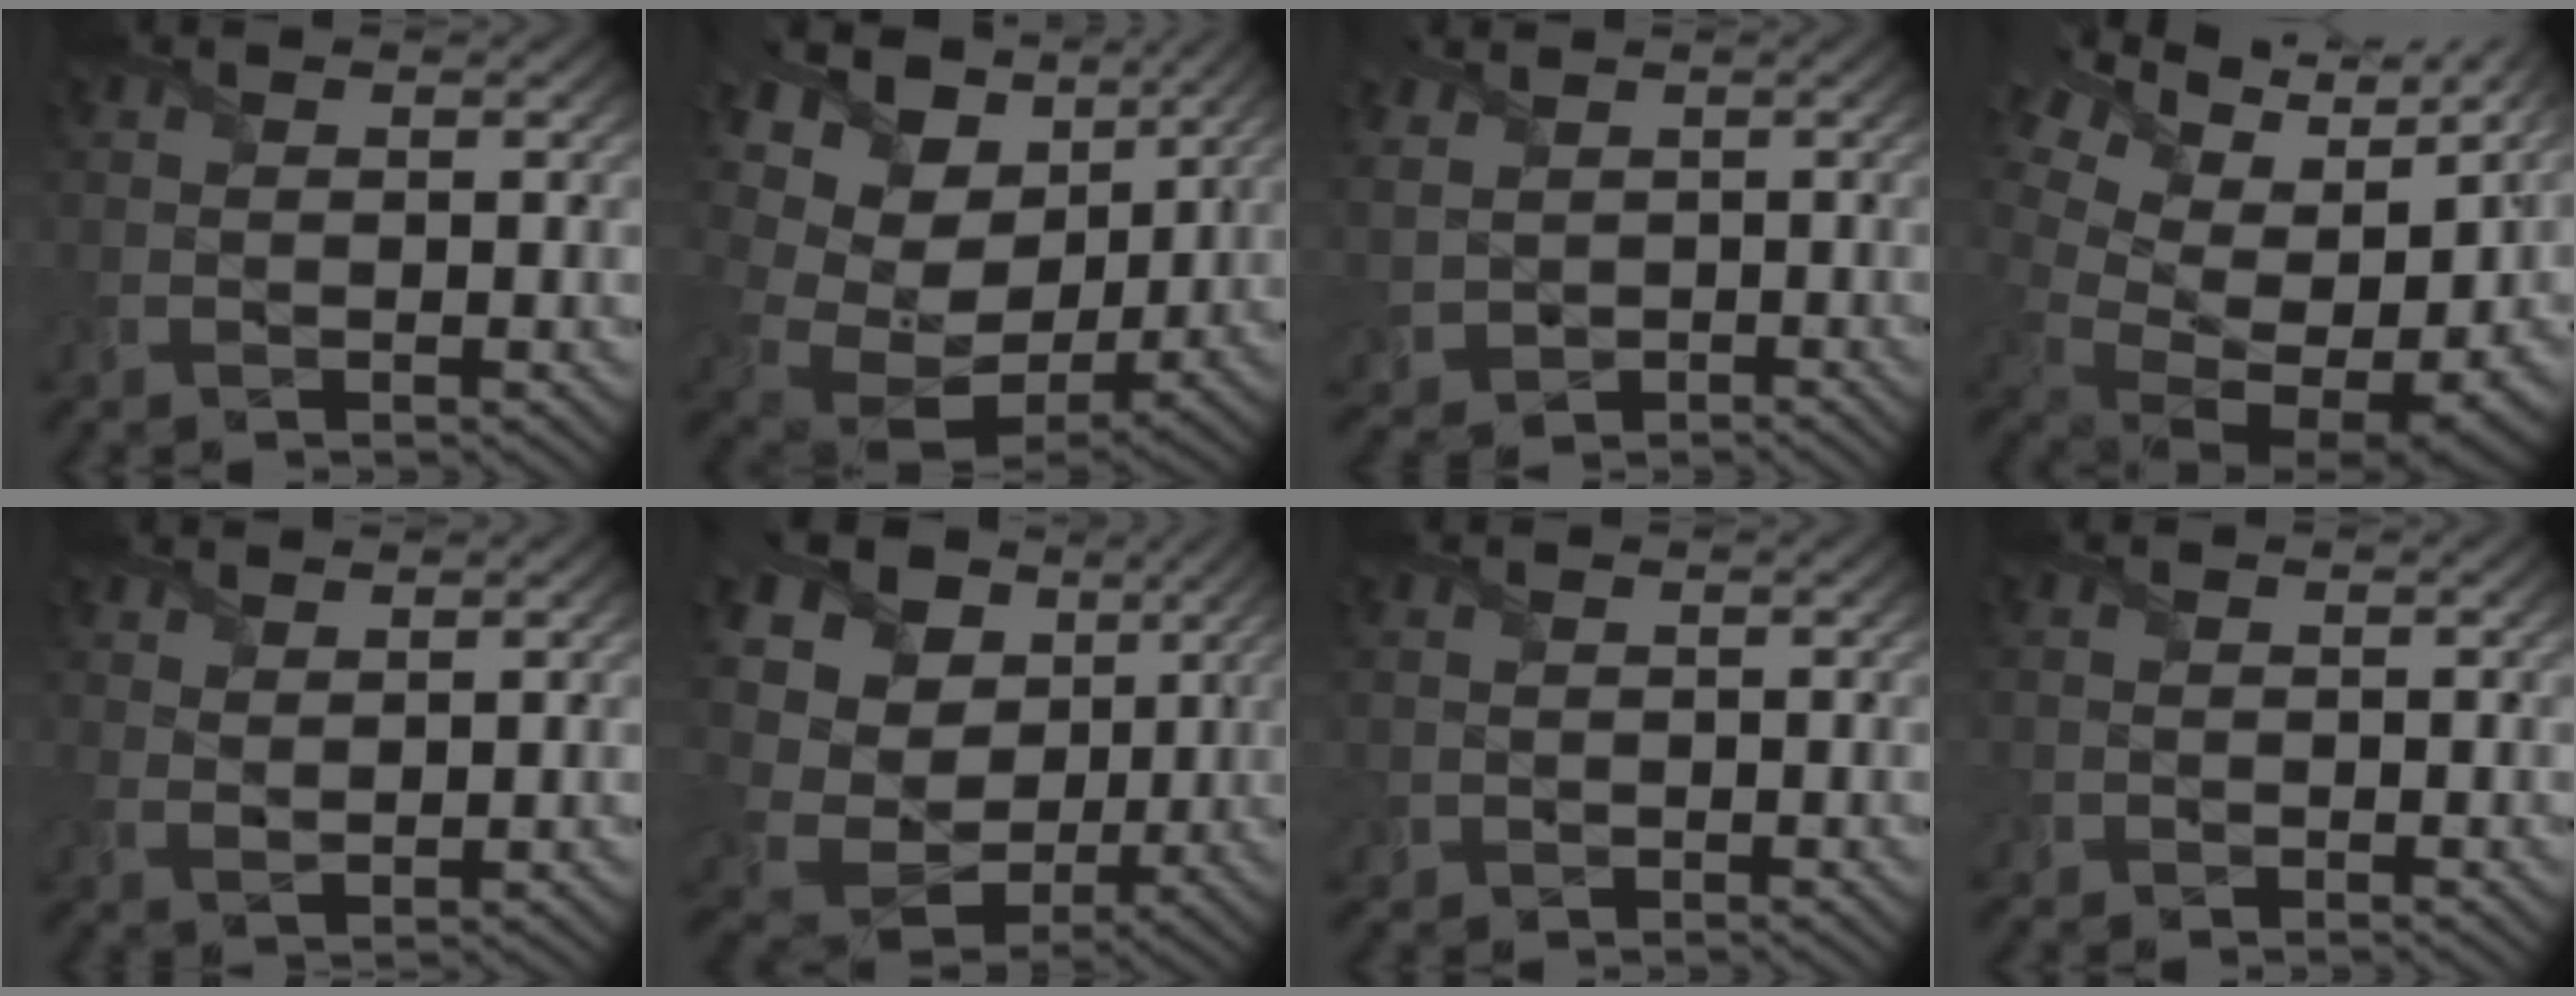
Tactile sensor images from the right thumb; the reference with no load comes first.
{"total": 15.7, "force": [4.5, 11.8, 9.3], "torque": [-0.212, -0.017, 0.106]}
{"total": 3.8, "force": [0.9, 3.6, 1.0], "torque": [-0.072, -0.004, 0.015]}
{"total": 17.7, "force": [1.7, 12.1, 12.8], "torque": [-0.217, -0.011, 0.074]}
{"total": 2.7, "force": [2.4, 0.7, 1.0], "torque": [-0.027, -0.002, 0.050]}
{"total": 14.7, "force": [4.5, 11.7, 7.5], "torque": [-0.192, -0.003, 0.097]}
{"total": 0.8, "force": [0.2, 0.8, -0.2], "torque": [-0.006, -0.003, 0.000]}
{"total": 0.7, "force": [-0.3, 0.6, -0.4], "torque": [0.002, -0.002, -0.008]}